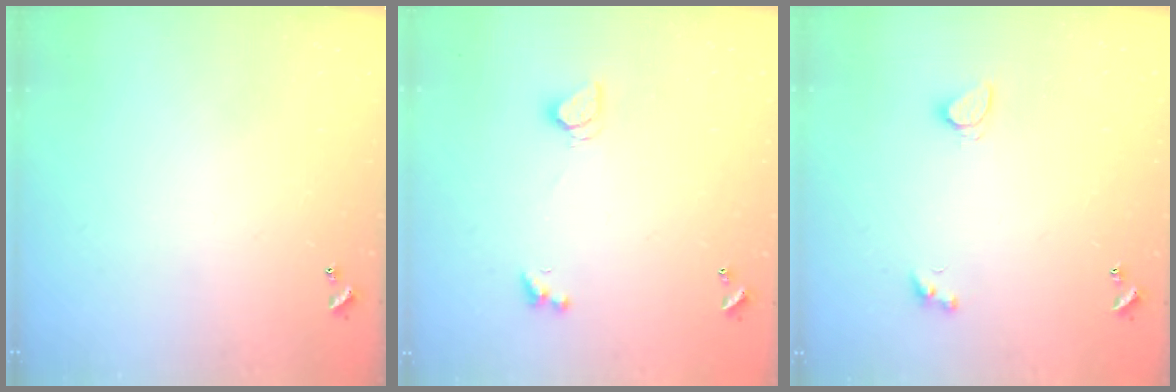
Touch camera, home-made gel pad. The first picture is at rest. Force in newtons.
{"total": 1.7, "press": 1.7, "slide": 0.4}
{"total": 2.1, "press": 2.0, "slide": 0.4}